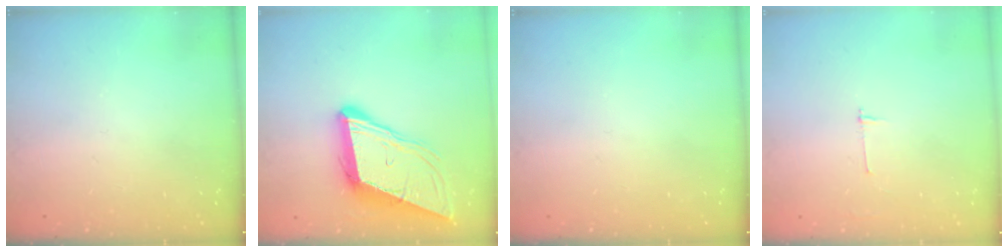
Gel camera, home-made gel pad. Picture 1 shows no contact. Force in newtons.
{"total": 12.0, "press": 11.5, "slide": 3.7}
{"total": 0.0}
{"total": 2.7, "press": 2.7, "slide": 0.3}